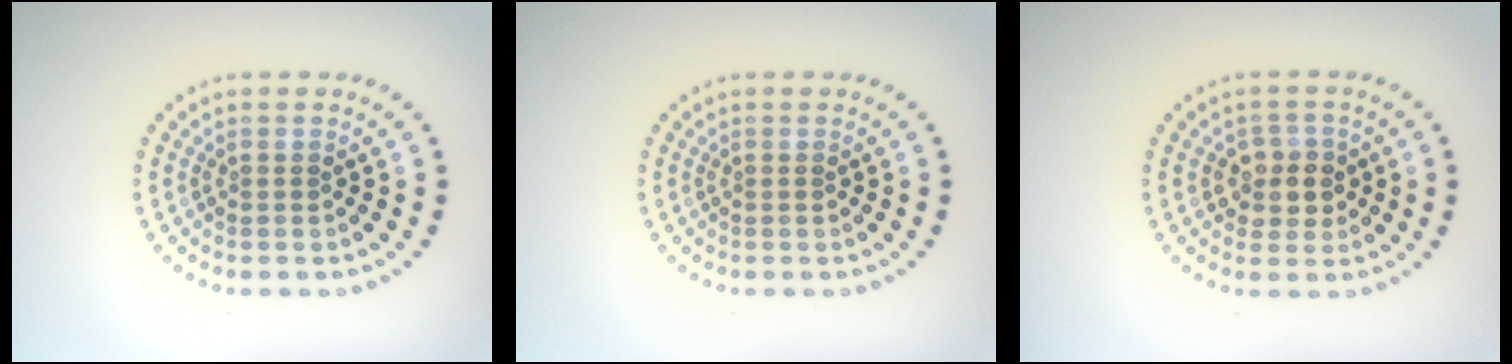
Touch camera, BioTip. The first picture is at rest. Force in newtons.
{"total": 0.0}
{"total": 2.7, "press": 2.5, "slide": 1.0}